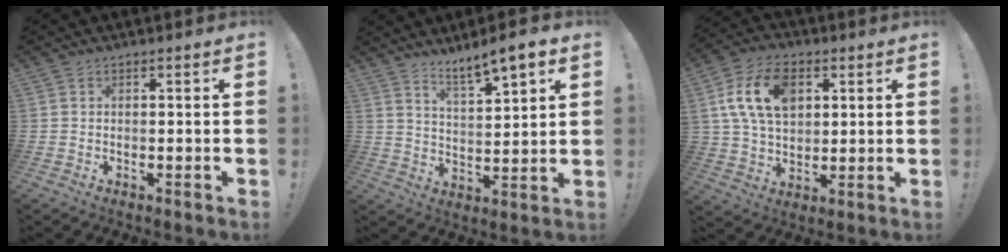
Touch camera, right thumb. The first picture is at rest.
{"total": 8.2, "force": [6.6, 1.7, 4.6], "torque": [-0.072, -0.044, 0.113]}
{"total": 15.7, "force": [5.2, 10.9, 10.1], "torque": [-0.182, -0.010, 0.099]}